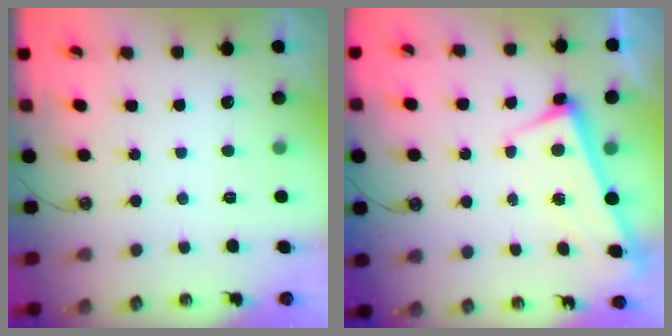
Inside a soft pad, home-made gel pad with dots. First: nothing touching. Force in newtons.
{"total": 2.9, "press": 2.8, "slide": 0.4}